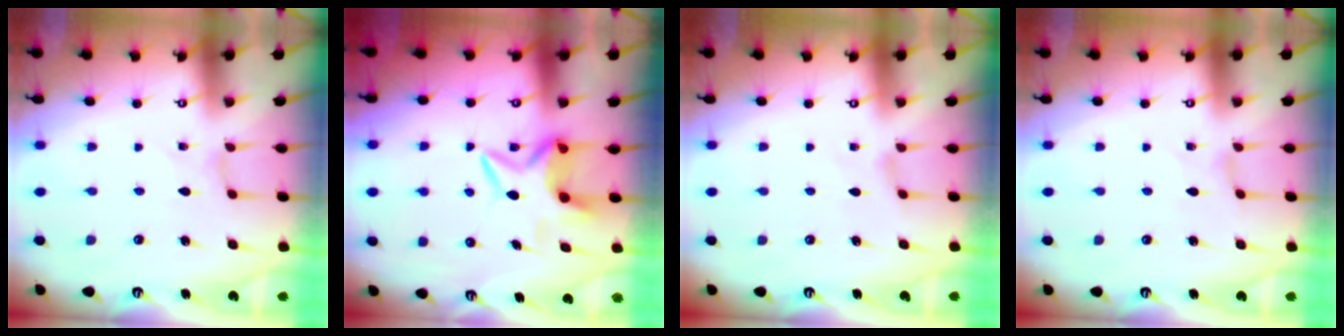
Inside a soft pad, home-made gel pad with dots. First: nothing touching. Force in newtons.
{"total": 5.9, "press": 5.9, "slide": 0.7}
{"total": 0.8, "press": 0.7, "slide": 0.4}
{"total": 0.0}